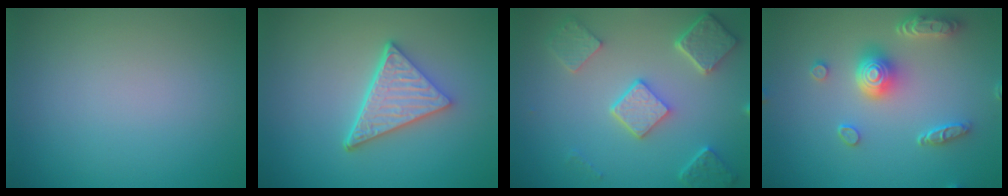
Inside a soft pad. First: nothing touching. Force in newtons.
{"total": 5.0, "press": 3.6, "slide": 3.5}
{"total": 5.4, "press": 4.2, "slide": 3.4}
{"total": 5.0, "press": 4.0, "slide": 3.0}